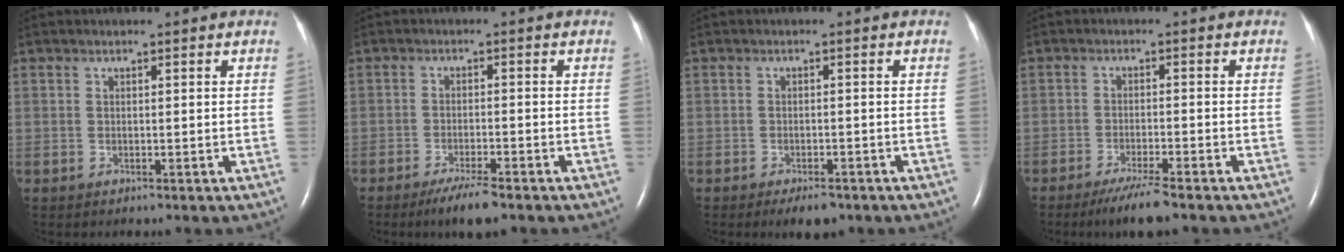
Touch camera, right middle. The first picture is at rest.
{"total": 5.0, "force": [-3.6, 0.5, 3.4], "torque": [-0.066, -0.011, -0.062]}
{"total": 3.4, "force": [-2.5, 1.2, 2.0], "torque": [-0.029, -0.003, -0.031]}
{"total": 5.3, "force": [-4.1, 0.0, 3.3], "torque": [-0.064, -0.015, -0.073]}